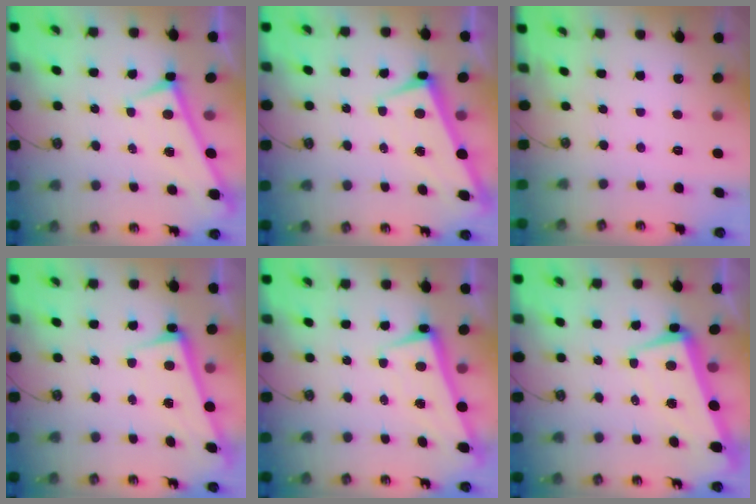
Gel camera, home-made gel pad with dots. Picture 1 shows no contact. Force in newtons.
{"total": 1.0, "press": 0.7, "slide": 0.8}
{"total": 0.0}
{"total": 2.6, "press": 2.5, "slide": 0.7}
{"total": 2.7, "press": 2.6, "slide": 0.8}
{"total": 3.8, "press": 3.1, "slide": 2.1}